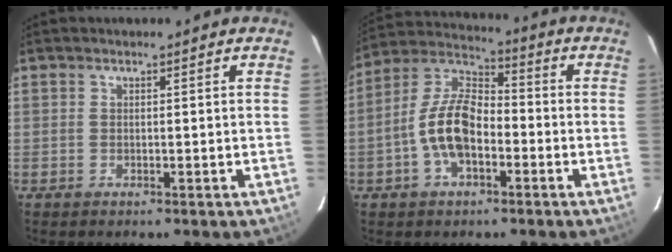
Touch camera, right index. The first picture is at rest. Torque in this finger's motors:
{"motor_torque": [2.06, -0.08, 0.99, 0.14]}